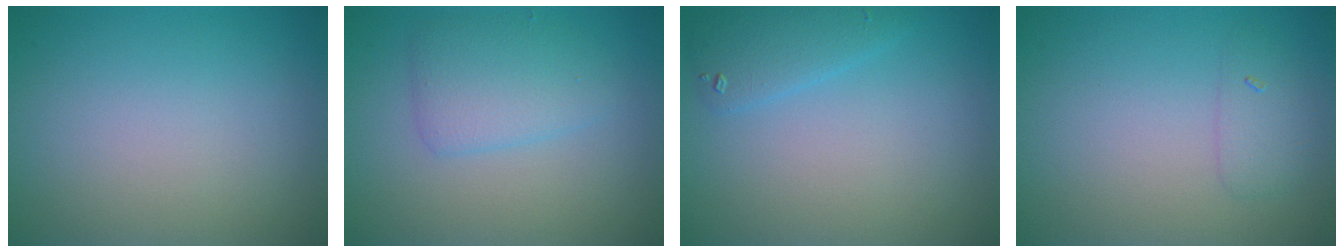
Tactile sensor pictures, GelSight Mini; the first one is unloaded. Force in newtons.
{"total": 3.1, "press": 3.1, "slide": 0.1}
{"total": 2.1, "press": 2.1, "slide": 0.2}
{"total": 1.5, "press": 1.5, "slide": 0.0}